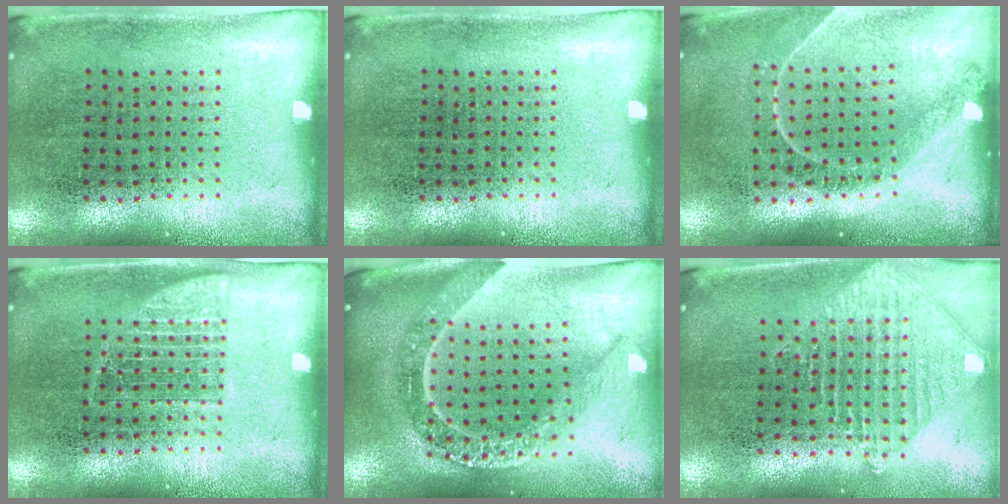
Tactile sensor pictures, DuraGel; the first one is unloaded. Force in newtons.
{"total": 0.0}
{"total": 1.2, "press": 1.1, "slide": 0.4}
{"total": 1.9, "press": 1.8, "slide": 0.3}
{"total": 2.4, "press": 2.0, "slide": 1.3}
{"total": 1.3, "press": 1.2, "slide": 0.5}